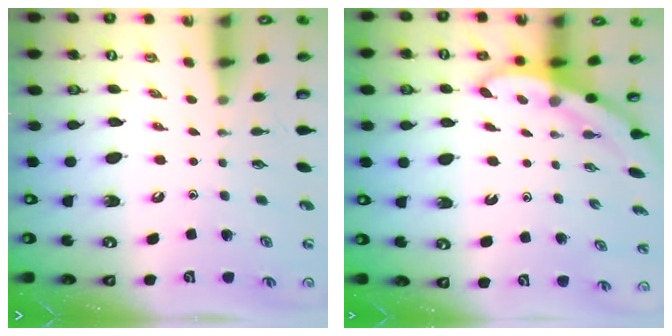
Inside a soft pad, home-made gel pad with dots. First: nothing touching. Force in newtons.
{"total": 3.8, "press": 3.8, "slide": 0.4}